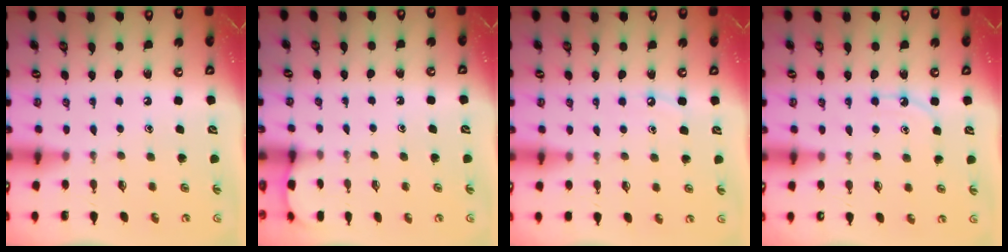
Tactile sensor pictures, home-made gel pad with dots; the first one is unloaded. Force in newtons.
{"total": 1.7, "press": 1.6, "slide": 0.2}
{"total": 4.2, "press": 4.2, "slide": 0.6}
{"total": 5.6, "press": 5.6, "slide": 0.7}